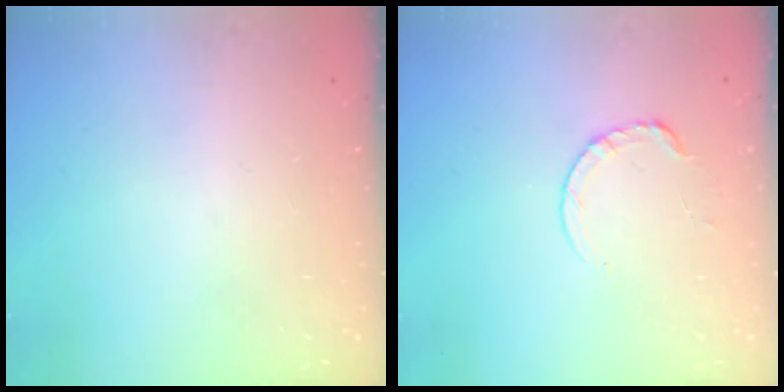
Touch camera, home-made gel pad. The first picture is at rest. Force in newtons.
{"total": 5.9, "press": 5.9, "slide": 0.5}